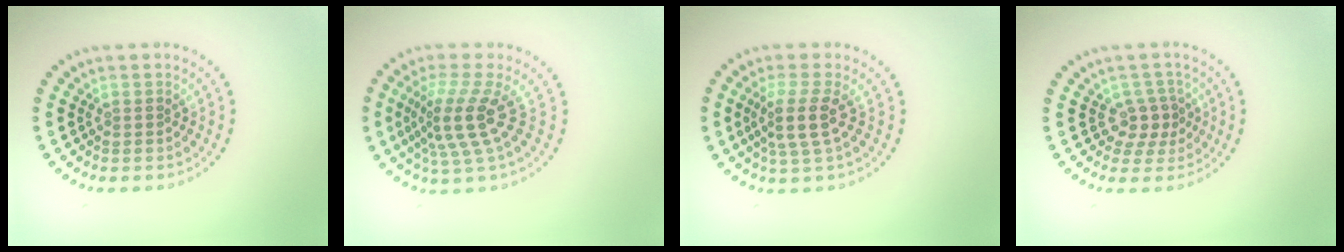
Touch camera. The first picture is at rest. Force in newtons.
{"total": 4.4, "press": 3.1, "slide": 3.2}
{"total": 3.2, "press": 2.5, "slide": 2.1}
{"total": 2.3, "press": 1.9, "slide": 1.3}